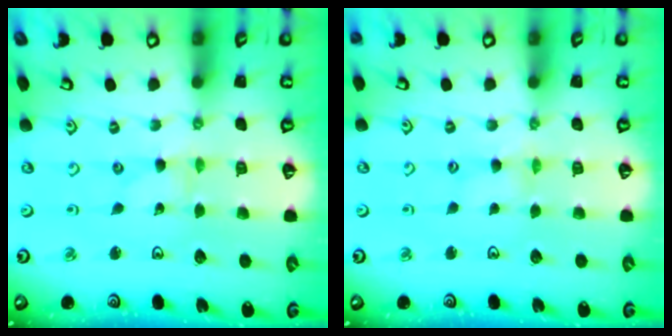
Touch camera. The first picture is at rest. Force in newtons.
{"total": 2.7, "press": 2.7, "slide": 0.4}